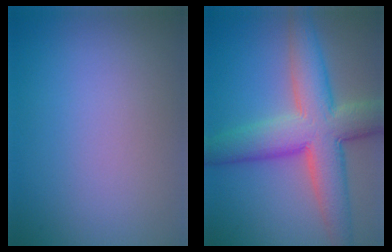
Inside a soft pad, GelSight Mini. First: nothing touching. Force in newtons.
{"total": 9.4, "press": 9.4, "slide": 0.6}